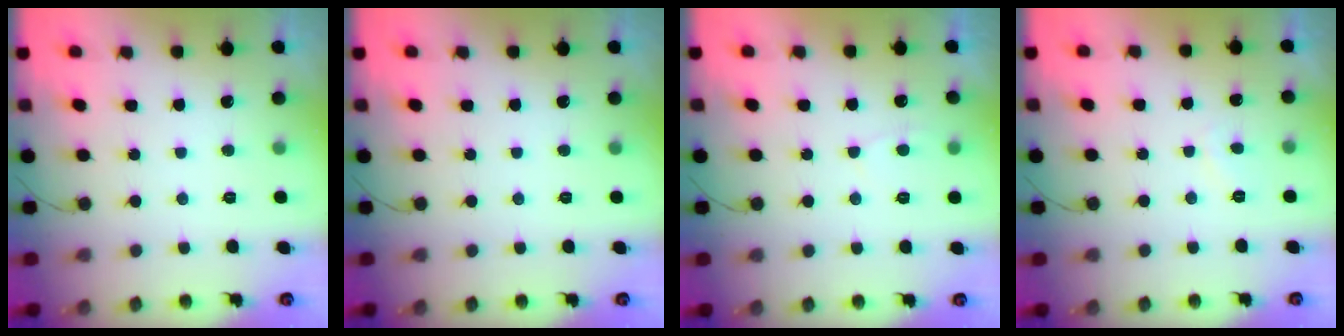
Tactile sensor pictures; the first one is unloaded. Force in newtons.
{"total": 0.0}
{"total": 3.4, "press": 3.4, "slide": 0.4}
{"total": 1.7, "press": 1.6, "slide": 0.6}